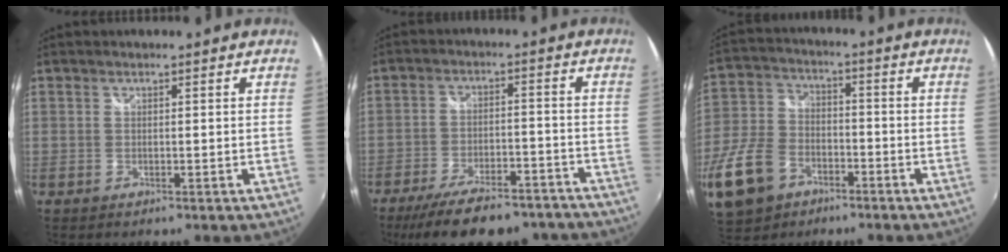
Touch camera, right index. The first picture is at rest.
{"total": 19.4, "force": [-16.2, 6.2, 8.8], "torque": [-0.171, -0.009, -0.220]}
{"total": 15.5, "force": [-7.8, 10.4, 8.4], "torque": [-0.221, -0.002, -0.145]}